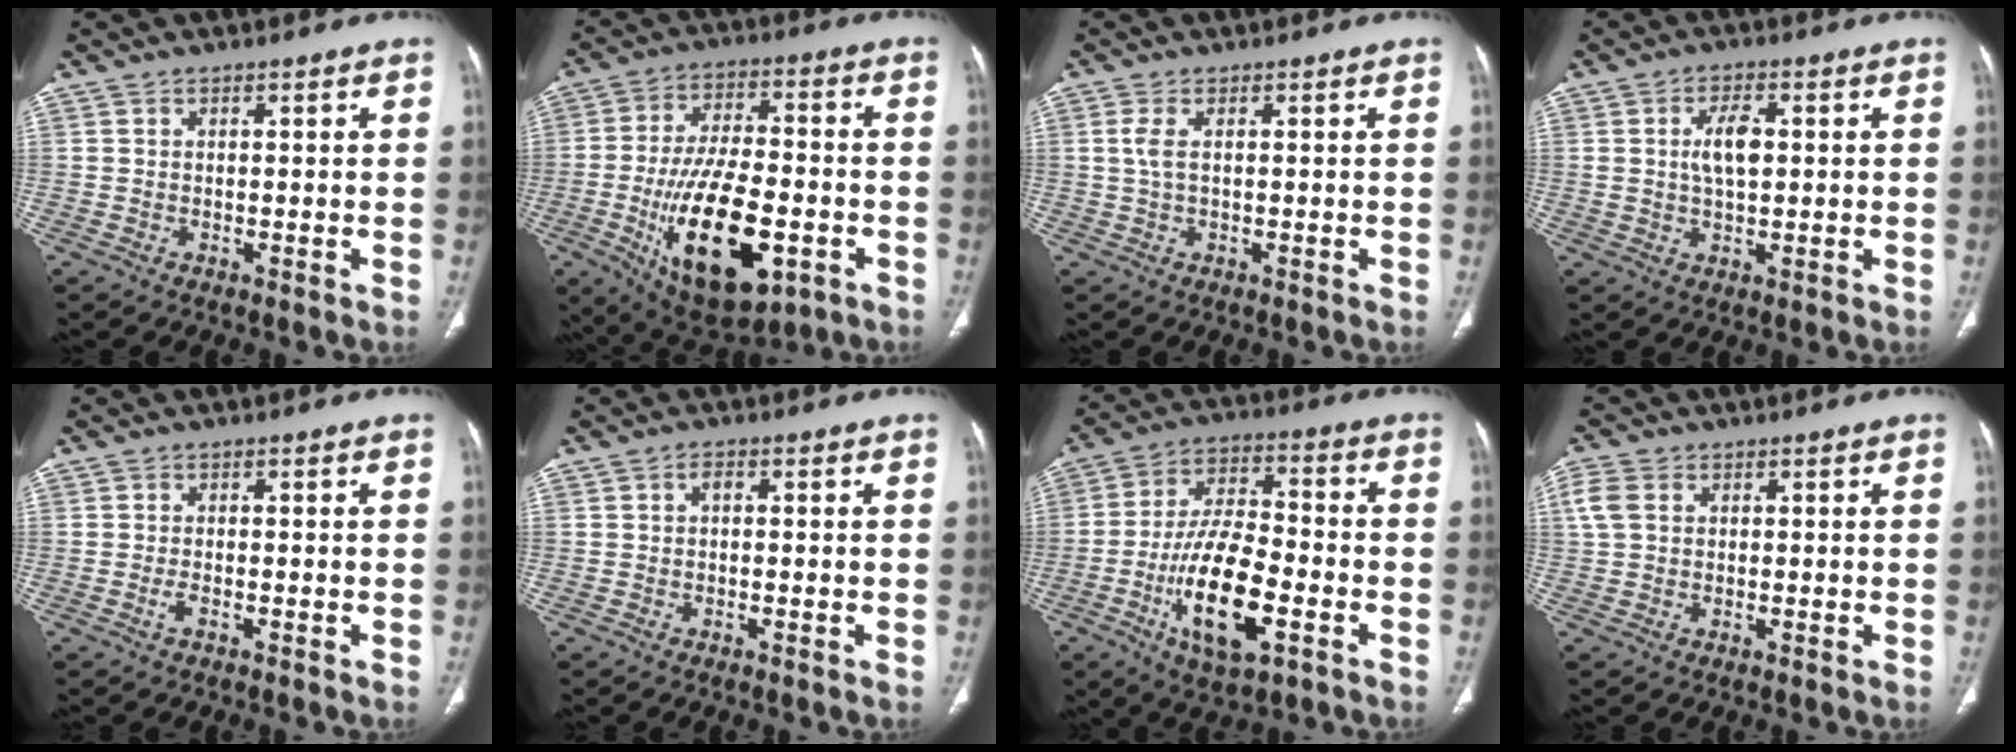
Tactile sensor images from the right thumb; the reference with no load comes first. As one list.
[{"total": 21.5, "force": [-6.7, 10.3, 17.6], "torque": [-0.285, 0.018, -0.091]}, {"total": 2.3, "force": [0.4, 0.7, 2.1], "torque": [-0.061, 0.005, 0.010]}, {"total": 5.8, "force": [0.9, 2.8, 4.9], "torque": [-0.088, 0.002, 0.016]}, {"total": 1.2, "force": [-0.6, 0.4, 0.9], "torque": [-0.023, 0.002, -0.012]}, {"total": 1.0, "force": [-0.1, 0.5, 0.8], "torque": [-0.012, 0.002, -0.007]}, {"total": 16.8, "force": [-5.9, 7.1, 14.1], "torque": [-0.247, 0.024, -0.097]}, {"total": 3.9, "force": [0.8, 2.9, 2.4], "torque": [-0.066, 0.009, 0.015]}]